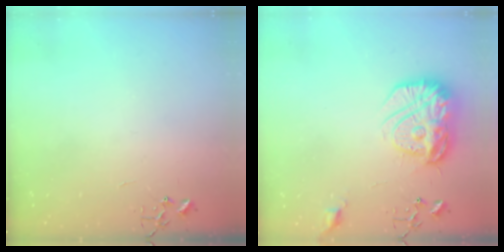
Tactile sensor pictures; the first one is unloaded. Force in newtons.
{"total": 17.7, "press": 17.6, "slide": 1.4}